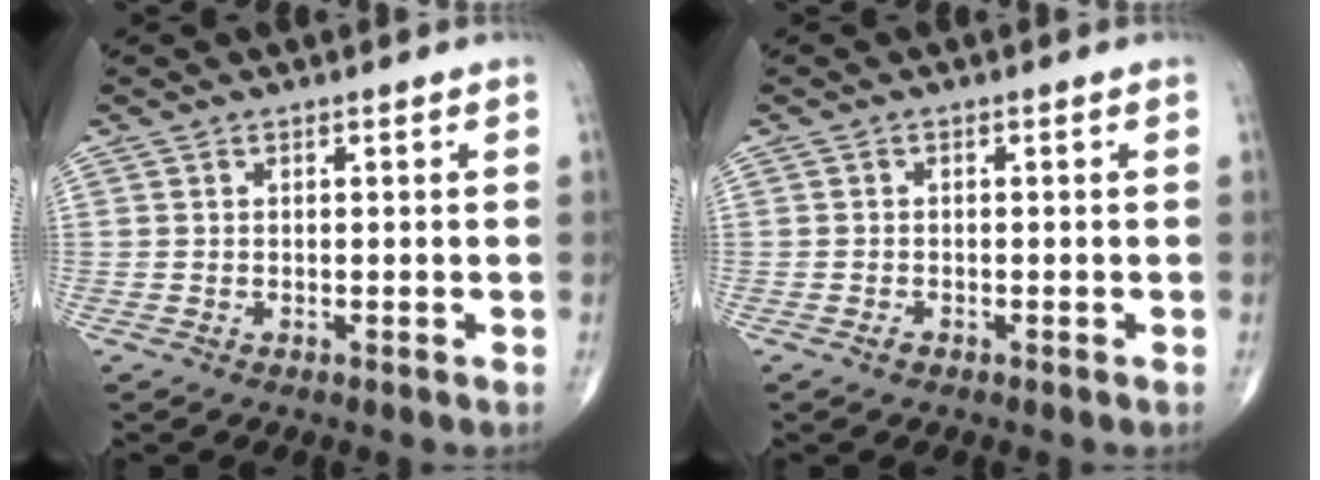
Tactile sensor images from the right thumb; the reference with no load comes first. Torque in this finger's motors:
{"motor_torque": [-0.28, -0.17, -0.07, 0.00, 0.00]}